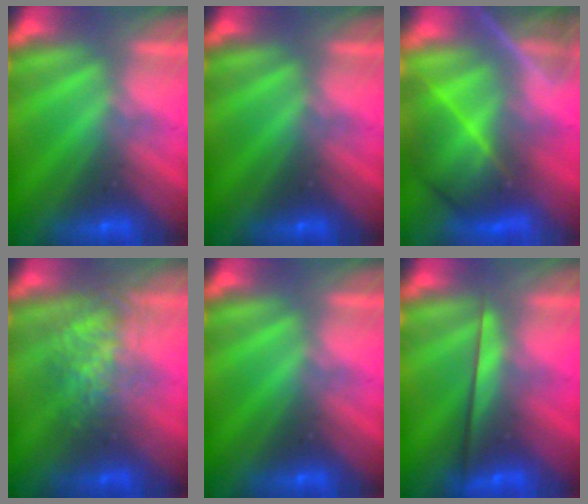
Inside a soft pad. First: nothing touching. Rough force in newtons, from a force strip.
{"total": 0.0}
{"total": 7.4}
{"total": 3.8}
{"total": 0.0}
{"total": 2.2}